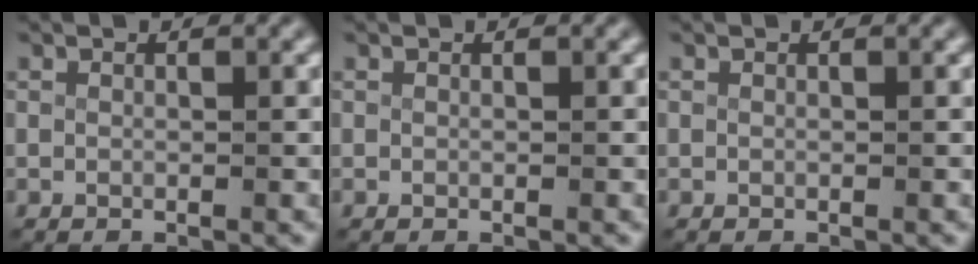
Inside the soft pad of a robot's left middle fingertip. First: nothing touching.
{"total": 0.0}
{"total": 0.0}